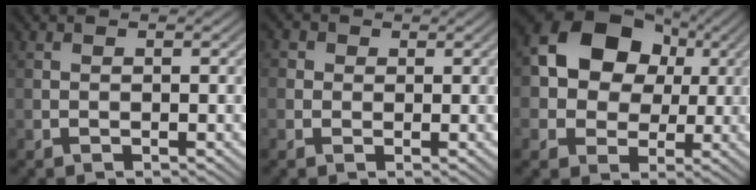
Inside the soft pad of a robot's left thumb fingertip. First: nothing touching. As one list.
[{"total": 2.0, "force": [0.5, 1.8, 0.6], "torque": [-0.019, 0.005, 0.001]}, {"total": 11.6, "force": [2.3, 9.2, 6.8], "torque": [-0.137, 0.019, 0.026]}]